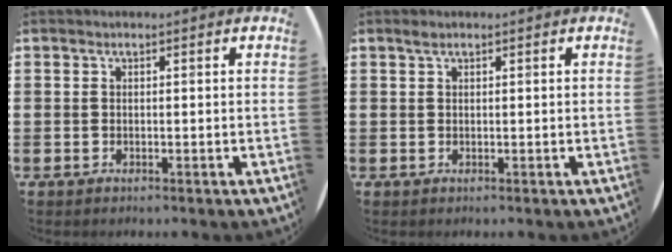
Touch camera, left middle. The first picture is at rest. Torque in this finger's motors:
{"motor_torque": [0.22, -0.11, -0.19, -0.03]}